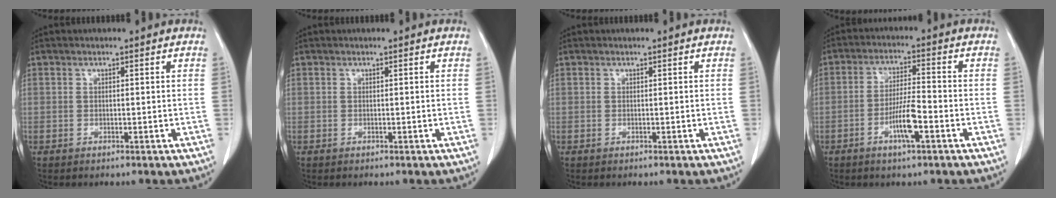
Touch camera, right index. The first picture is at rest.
{"total": 0.0}
{"total": 0.0}
{"total": 6.4, "force": [-2.7, 0.6, 5.8], "torque": [-0.112, -0.002, -0.050]}